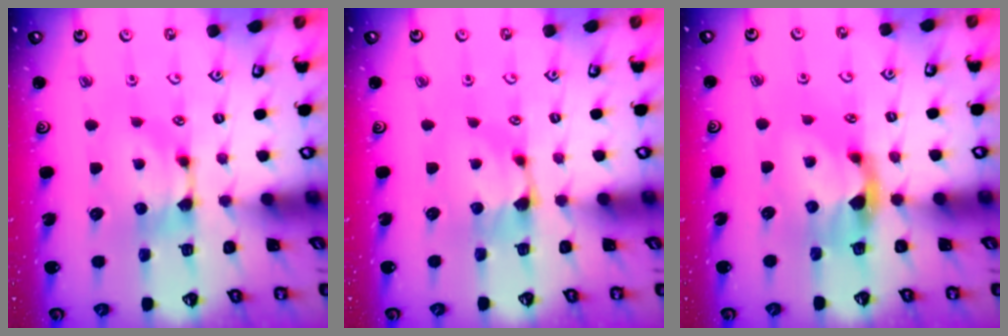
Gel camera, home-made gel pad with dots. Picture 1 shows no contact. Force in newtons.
{"total": 1.1, "press": 0.9, "slide": 0.5}
{"total": 2.2, "press": 1.9, "slide": 1.2}